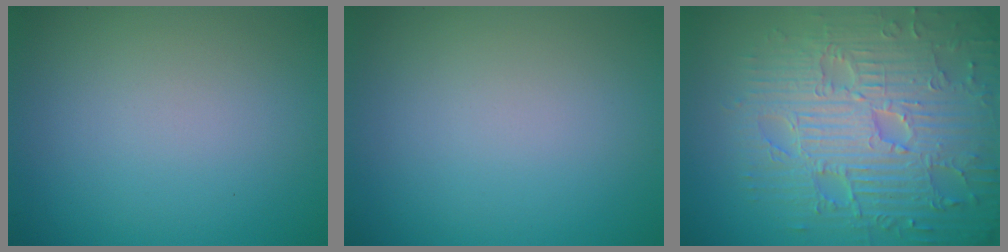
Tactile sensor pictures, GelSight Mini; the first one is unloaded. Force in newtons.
{"total": 0.0}
{"total": 9.4, "press": 6.9, "slide": 6.4}